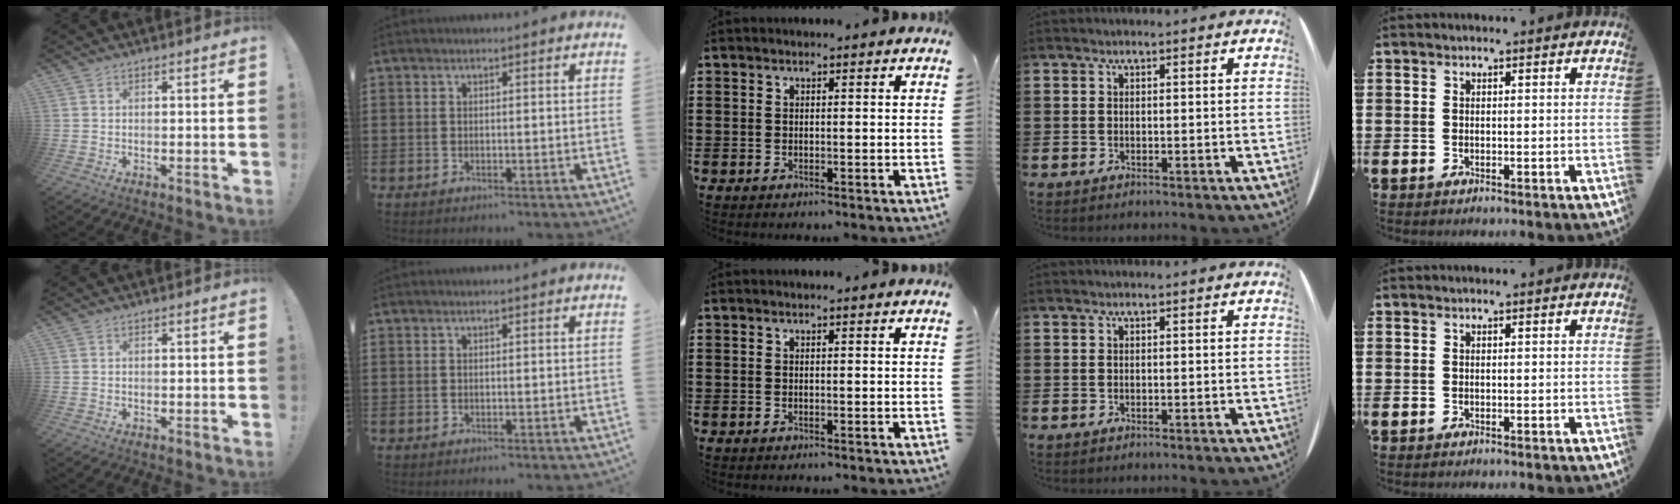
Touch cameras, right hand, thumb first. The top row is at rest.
{}